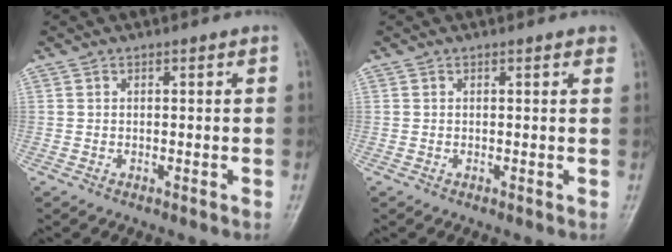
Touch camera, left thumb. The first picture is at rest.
{"total": 1.1, "force": [0.7, 0.3, 0.7], "torque": [-0.008, -0.001, 0.005]}